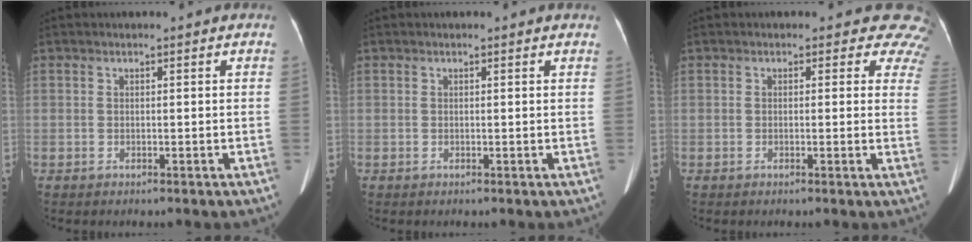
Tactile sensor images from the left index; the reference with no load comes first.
{"total": 1.4, "force": [1.3, 0.3, 0.3], "torque": [-0.016, 0.006, 0.007]}
{"total": 6.8, "force": [5.6, 3.5, 1.3], "torque": [0.025, -0.010, 0.022]}